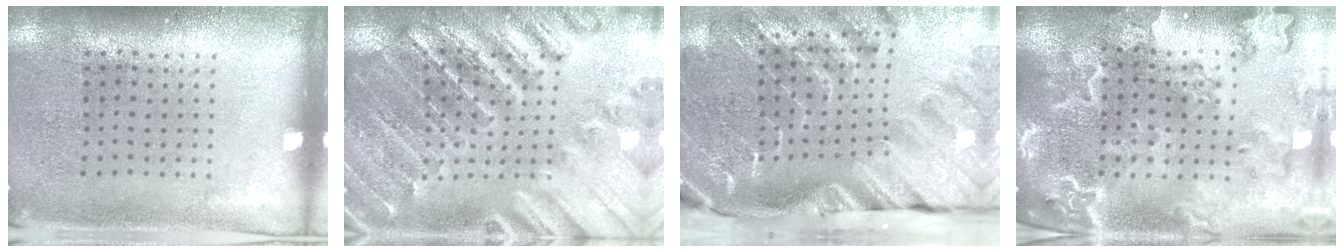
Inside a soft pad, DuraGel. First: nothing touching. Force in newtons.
{"total": 2.7, "press": 2.7, "slide": 0.4}
{"total": 4.5, "press": 3.3, "slide": 3.0}
{"total": 3.6, "press": 3.1, "slide": 1.9}